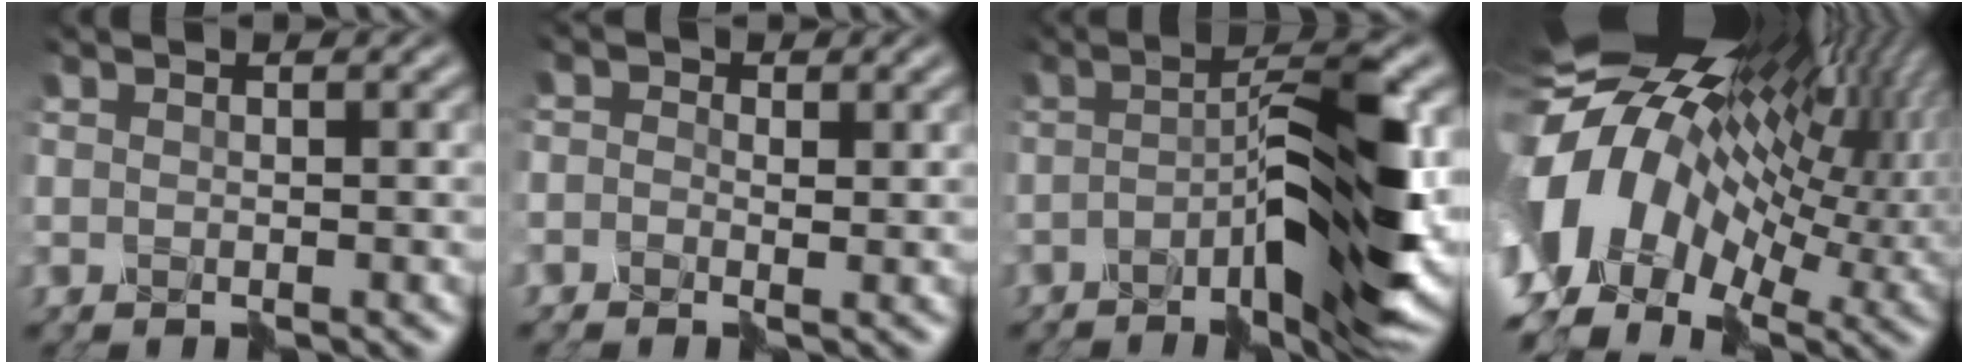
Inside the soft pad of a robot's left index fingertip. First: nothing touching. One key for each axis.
{"total": 1.3, "fx": -0.2, "fy": 1.3, "fz": 0.0, "tx": -0.004, "ty": 0.010, "tz": -0.011}
{"total": 10.5, "fx": -3.4, "fy": 2.3, "fz": 9.7, "tx": -0.144, "ty": 0.014, "tz": -0.055}
{"total": 17.2, "fx": 1.9, "fy": 10.8, "fz": 13.2, "tx": -0.257, "ty": -0.028, "tz": 0.060}